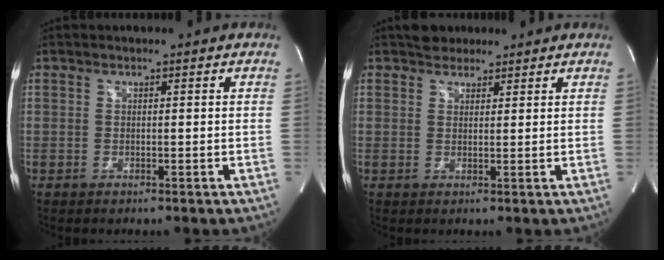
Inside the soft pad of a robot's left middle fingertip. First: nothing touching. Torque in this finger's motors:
{"motor_torque": [0.08, -0.05, -0.02, 0.02]}